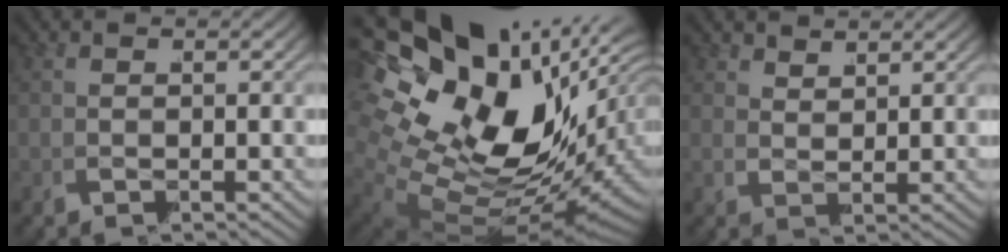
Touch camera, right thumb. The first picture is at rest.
{"total": 20.3, "force": [2.0, 13.6, 14.9], "torque": [-0.282, -0.023, 0.039]}
{"total": 2.1, "force": [2.0, -0.5, -0.6], "torque": [0.025, 0.008, 0.034]}